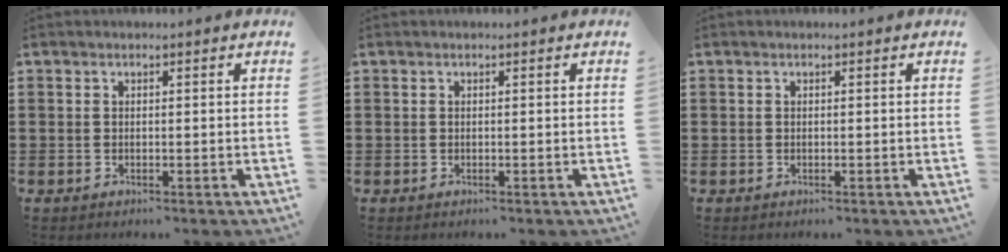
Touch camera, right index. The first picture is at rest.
{"total": 0.0}
{"total": 0.0}